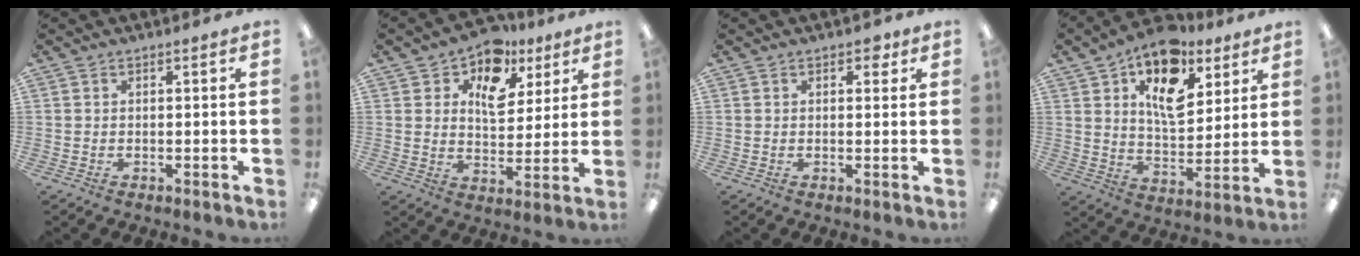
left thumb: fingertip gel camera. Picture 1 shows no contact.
{"total": 11.7, "force": [7.2, 7.4, 5.4], "torque": [-0.081, -0.042, 0.130]}
{"total": 2.5, "force": [1.3, 1.6, 1.4], "torque": [-0.014, -0.001, 0.019]}
{"total": 17.1, "force": [9.6, 9.5, 10.5], "torque": [-0.151, -0.044, 0.166]}